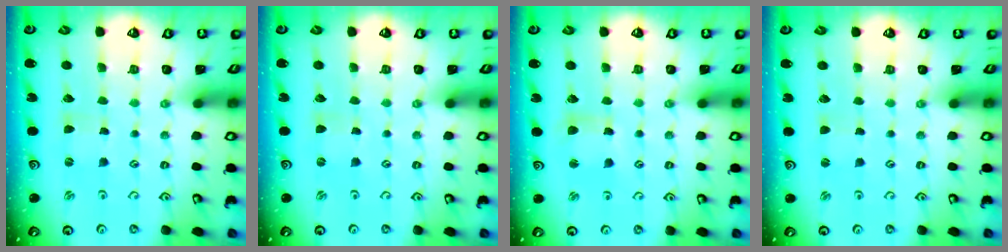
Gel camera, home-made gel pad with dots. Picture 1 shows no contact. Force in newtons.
{"total": 0.0}
{"total": 3.5, "press": 3.5, "slide": 0.3}
{"total": 1.0, "press": 1.0, "slide": 0.2}